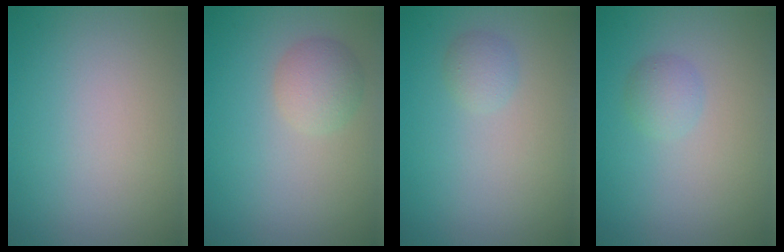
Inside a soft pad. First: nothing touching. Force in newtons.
{"total": 1.9, "press": 1.9, "slide": 0.1}
{"total": 1.3, "press": 1.3, "slide": 0.1}
{"total": 1.5, "press": 1.5, "slide": 0.0}